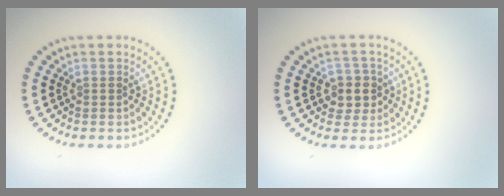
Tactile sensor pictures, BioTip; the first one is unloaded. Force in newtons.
{"total": 2.3, "press": 2.0, "slide": 1.0}